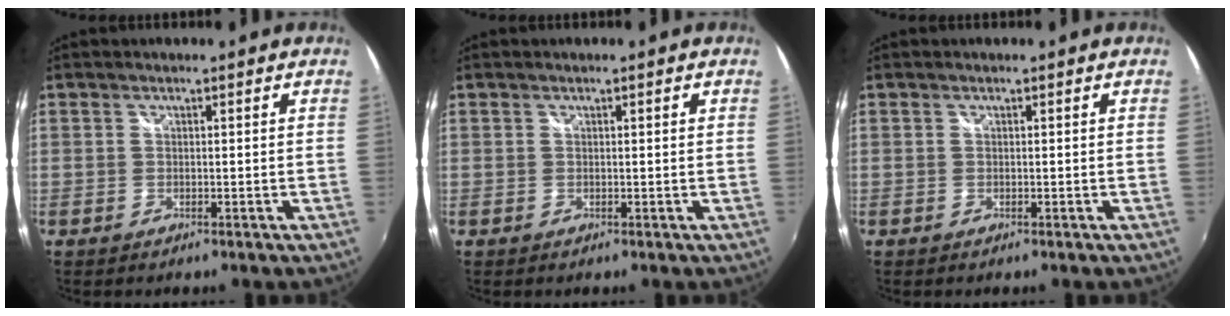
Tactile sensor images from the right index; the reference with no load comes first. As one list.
[{"total": 0.6, "force": [0.3, 0.0, 0.5], "torque": [-0.009, 0.004, 0.003]}, {"total": 0.0}]